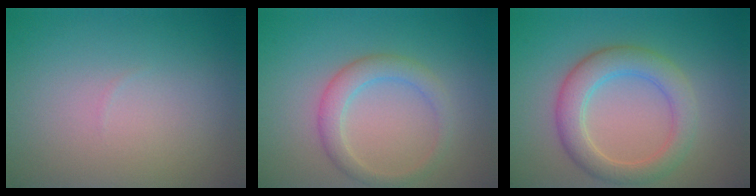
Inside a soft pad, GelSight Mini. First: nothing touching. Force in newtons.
{"total": 2.7, "press": 2.7, "slide": 0.0}
{"total": 4.5, "press": 4.5, "slide": 0.1}